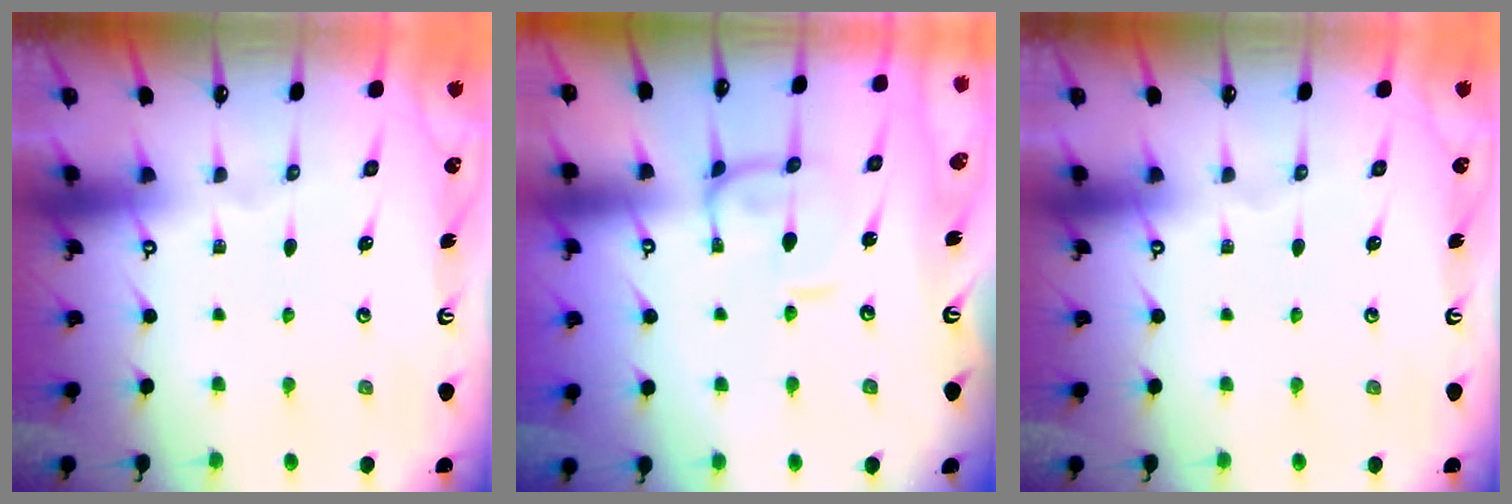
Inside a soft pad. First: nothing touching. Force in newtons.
{"total": 0.6, "press": 0.5, "slide": 0.4}
{"total": 0.0}